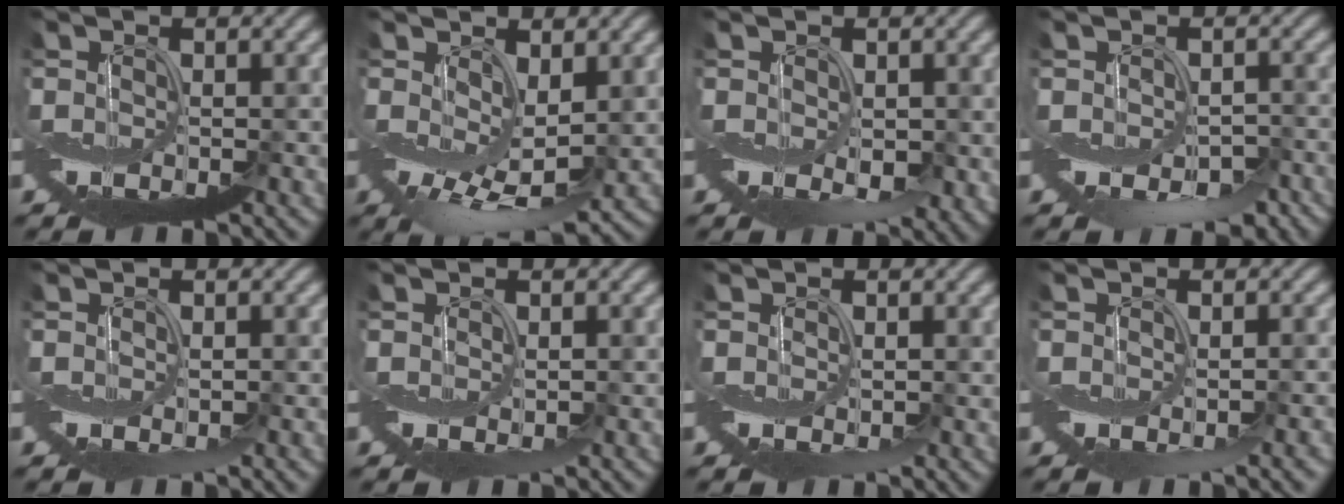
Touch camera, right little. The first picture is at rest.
{"total": 4.6, "force": [0.9, 2.6, 3.8], "torque": [-0.079, -0.009, 0.030]}
{"total": 2.6, "force": [0.1, 1.8, 1.8], "torque": [-0.030, -0.007, 0.009]}
{"total": 5.1, "force": [-3.0, 3.1, 2.8], "torque": [-0.028, 0.001, -0.034]}
{"total": 0.7, "force": [-0.1, 0.2, 0.7], "torque": [-0.009, -0.004, 0.001]}
{"total": 0.6, "force": [0.1, 0.4, 0.4], "torque": [-0.006, -0.007, 0.005]}
{"total": 1.0, "force": [0.3, 0.7, 0.6], "torque": [-0.009, -0.004, 0.005]}
{"total": 2.1, "force": [-1.0, 0.5, 1.8], "torque": [-0.024, -0.005, -0.009]}